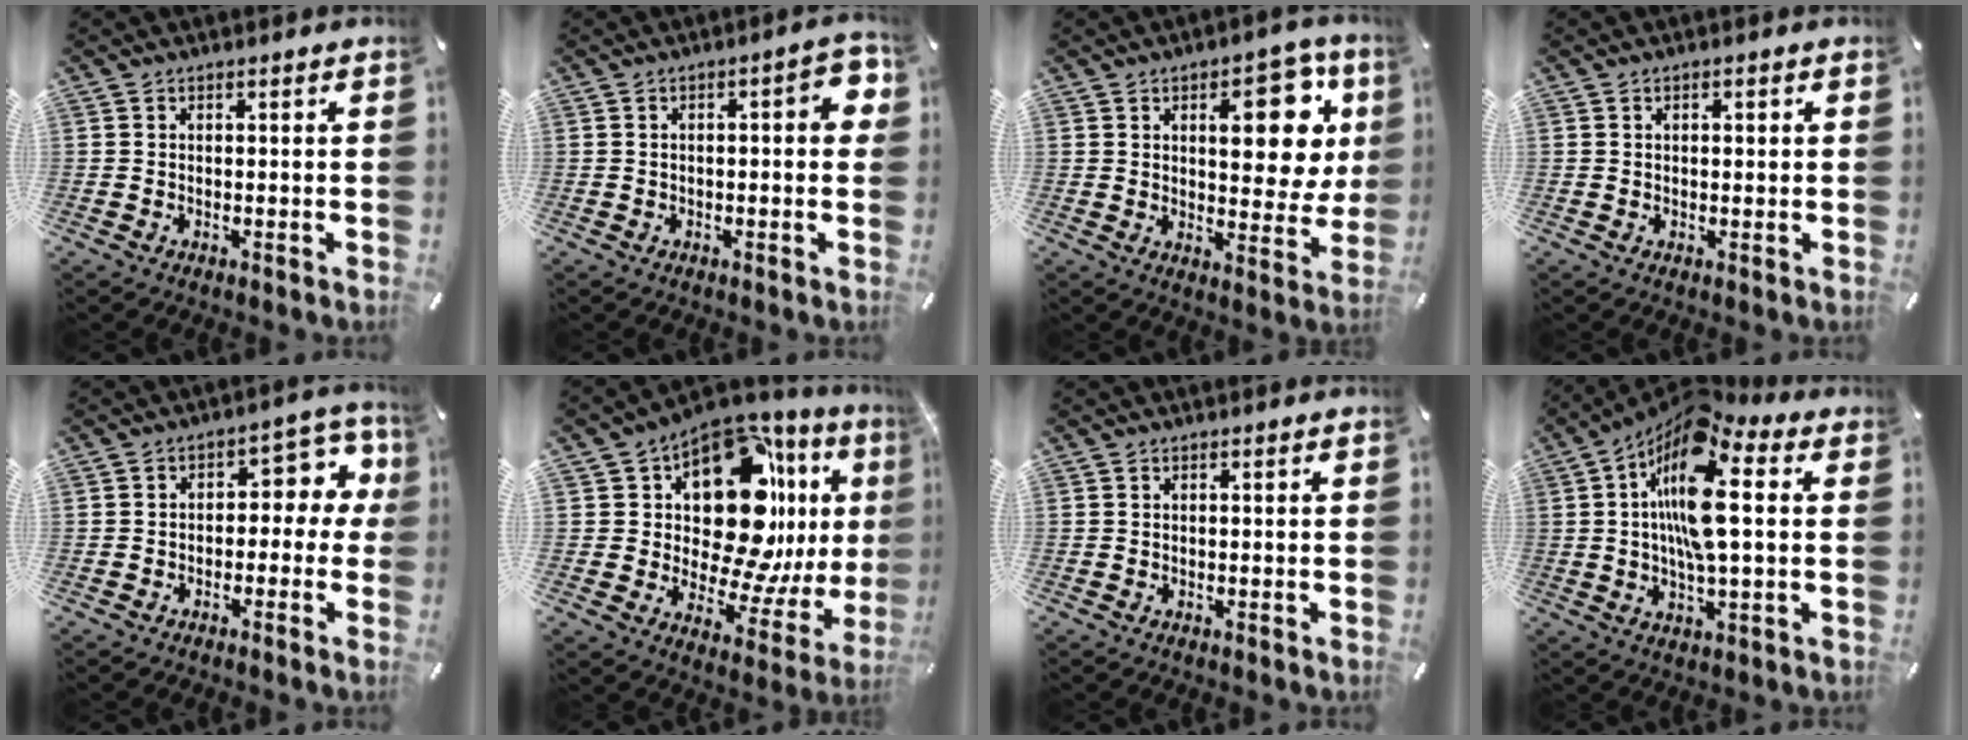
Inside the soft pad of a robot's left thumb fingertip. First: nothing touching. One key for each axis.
{"total": 6.4, "fx": 0.1, "fy": 2.4, "fz": 6.0, "tx": -0.072, "ty": 0.000, "tz": -0.001}
{"total": 17.1, "fx": 6.4, "fy": 8.5, "fz": 13.3, "tx": -0.158, "ty": -0.026, "tz": 0.097}
{"total": 1.2, "fx": 0.2, "fy": 0.8, "fz": 0.9, "tx": -0.018, "ty": 0.006, "tz": 0.002}
{"total": 7.8, "fx": 1.1, "fy": 5.0, "fz": 5.9, "tx": -0.072, "ty": -0.008, "tz": 0.011}
{"total": 21.8, "fx": 6.1, "fy": 13.0, "fz": 16.4, "tx": -0.261, "ty": -0.064, "tz": 0.101}
{"total": 0.0}
{"total": 17.5, "fx": 3.6, "fy": 6.7, "fz": 15.8, "tx": -0.309, "ty": -0.010, "tz": 0.053}